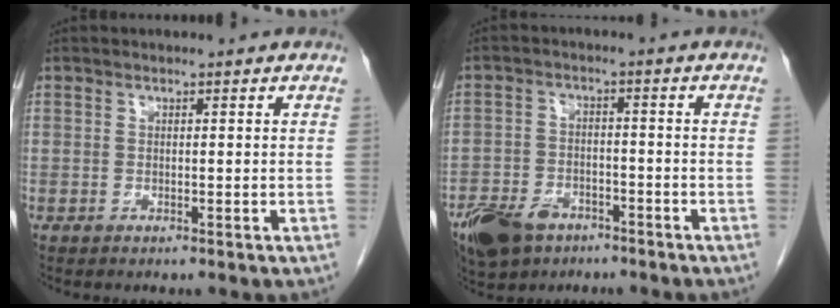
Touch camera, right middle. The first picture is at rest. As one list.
[{"total": 10.4, "force": [-7.0, 6.1, 4.8], "torque": [-0.100, -0.003, -0.117]}]